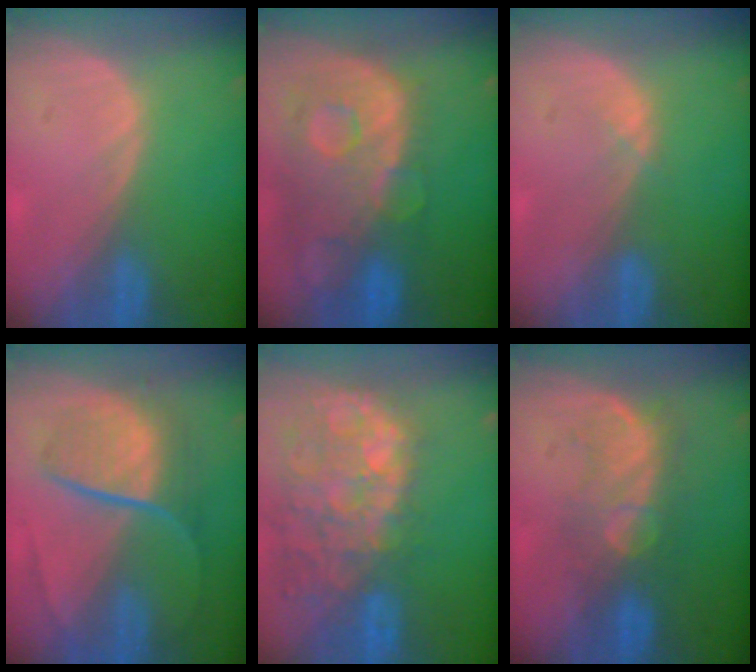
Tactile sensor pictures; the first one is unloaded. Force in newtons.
{"total": 12.9, "press": 10.6, "slide": 7.3}
{"total": 0.9, "press": 0.9, "slide": 0.3}
{"total": 9.2, "press": 7.7, "slide": 5.0}
{"total": 14.2, "press": 11.6, "slide": 8.3}
{"total": 7.6, "press": 7.3, "slide": 2.1}